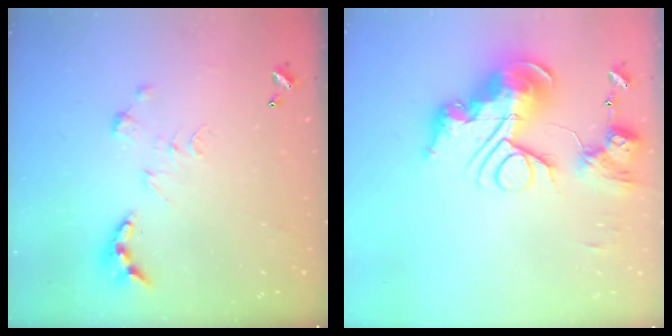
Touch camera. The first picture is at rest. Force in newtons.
{"total": 0.7, "press": 0.7, "slide": 0.0}